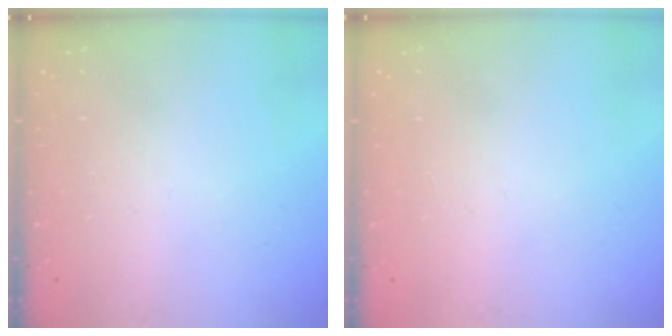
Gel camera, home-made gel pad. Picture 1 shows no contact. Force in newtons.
{"total": 0.0}